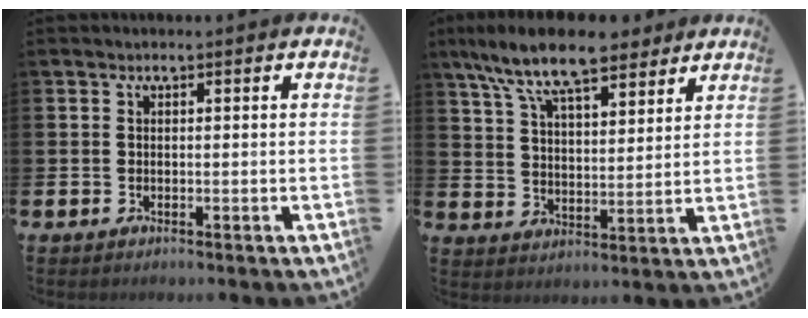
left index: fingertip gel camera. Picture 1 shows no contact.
{"total": 10.8, "force": [9.2, 2.8, 5.1], "torque": [-0.124, -0.028, 0.167]}